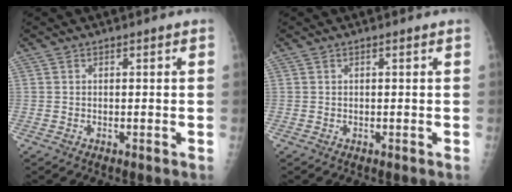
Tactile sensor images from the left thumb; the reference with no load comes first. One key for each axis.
{"total": 0.0}